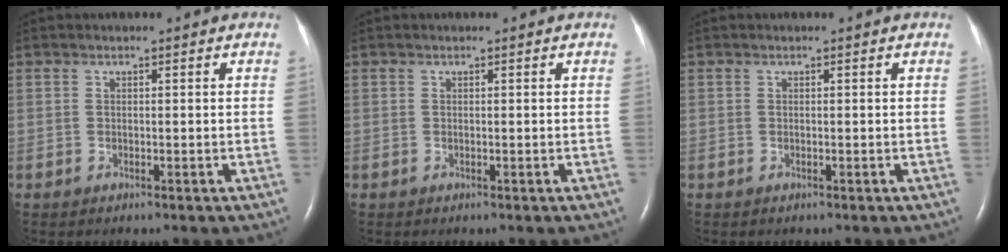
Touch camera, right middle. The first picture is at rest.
{"total": 0.0}
{"total": 0.0}